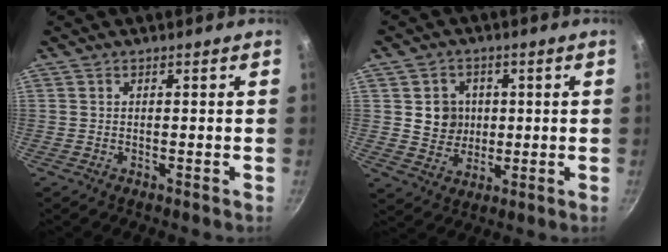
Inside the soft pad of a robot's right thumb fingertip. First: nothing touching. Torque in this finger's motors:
{"motor_torque": [0.32, 1.74, 0.77, -0.24, 0.01]}